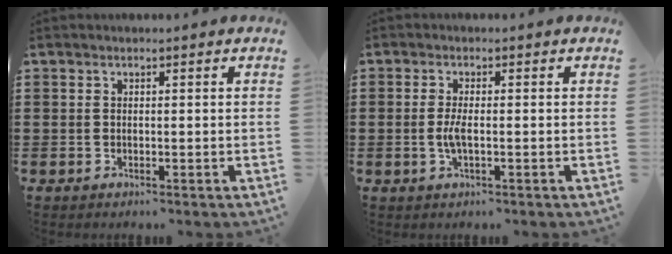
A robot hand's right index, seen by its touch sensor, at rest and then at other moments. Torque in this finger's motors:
{"motor_torque": [1.41, 0.14, 0.29, 0.09]}